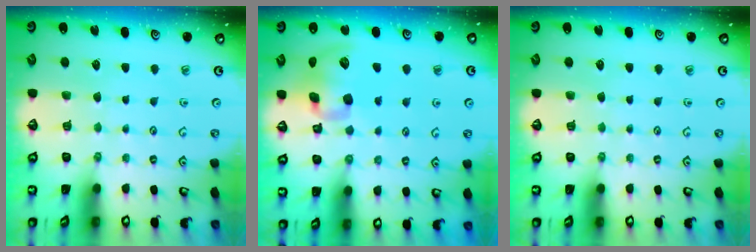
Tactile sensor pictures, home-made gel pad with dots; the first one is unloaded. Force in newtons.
{"total": 13.0, "press": 12.8, "slide": 2.0}
{"total": 0.0}